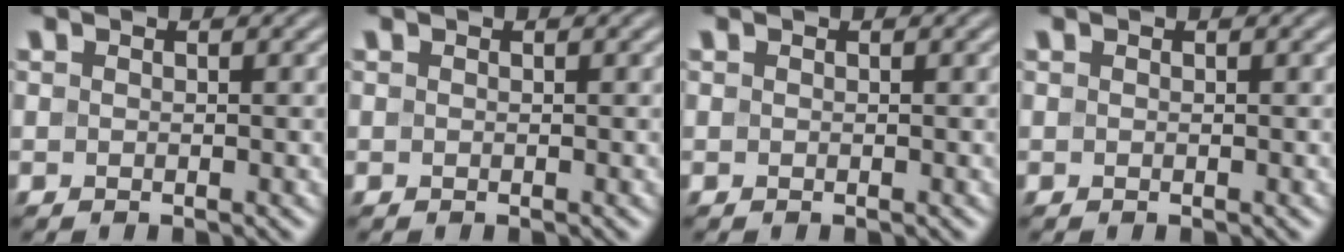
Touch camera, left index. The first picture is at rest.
{"total": 0.0}
{"total": 0.0}
{"total": 0.0}